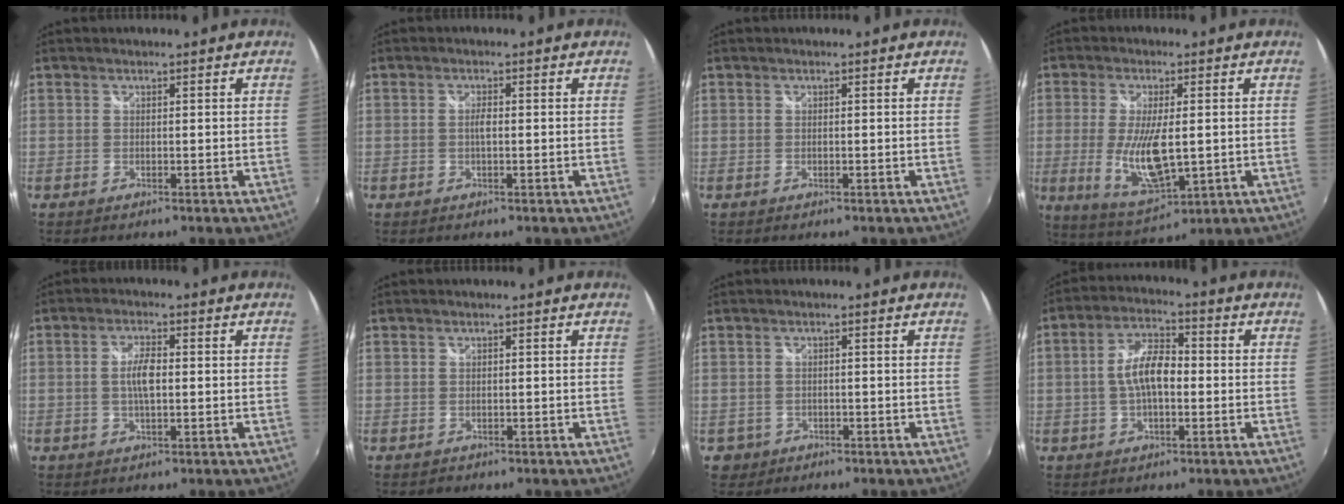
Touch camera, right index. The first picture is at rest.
{"total": 1.5, "force": [-0.1, 0.4, 1.4], "torque": [-0.027, 0.002, -0.004]}
{"total": 0.0}
{"total": 11.7, "force": [-1.3, 4.2, 10.8], "torque": [-0.211, -0.020, -0.013]}
{"total": 4.3, "force": [-0.1, 1.5, 4.0], "torque": [-0.077, 0.003, -0.002]}
{"total": 0.8, "force": [-0.3, 0.7, 0.0], "torque": [0.000, -0.002, -0.003]}
{"total": 3.0, "force": [-1.1, 2.7, 0.8], "torque": [-0.027, 0.002, -0.010]}
{"total": 7.8, "force": [-0.8, 3.6, 6.9], "torque": [-0.132, 0.014, -0.013]}